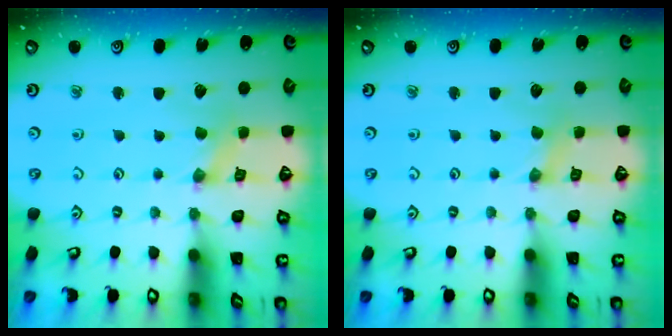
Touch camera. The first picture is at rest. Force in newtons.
{"total": 1.1, "press": 1.1, "slide": 0.2}